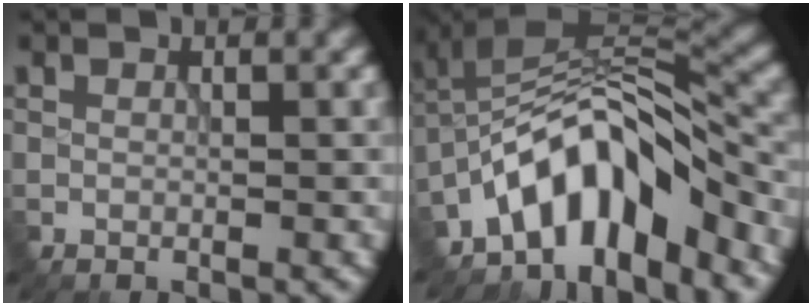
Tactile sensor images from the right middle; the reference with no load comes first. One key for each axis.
{"total": 9.9, "fx": -6.0, "fy": 4.0, "fz": 6.8, "tx": -0.100, "ty": 0.017, "tz": -0.115}